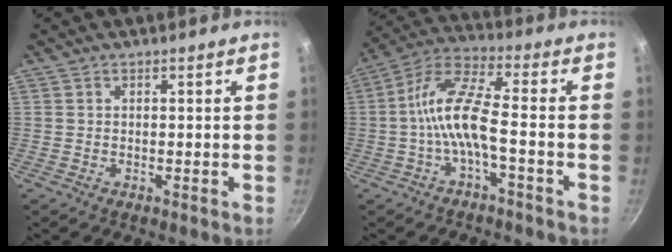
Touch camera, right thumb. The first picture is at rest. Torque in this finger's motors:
{"motor_torque": [0.01, 1.04, 1.97, -0.78, 0.78]}